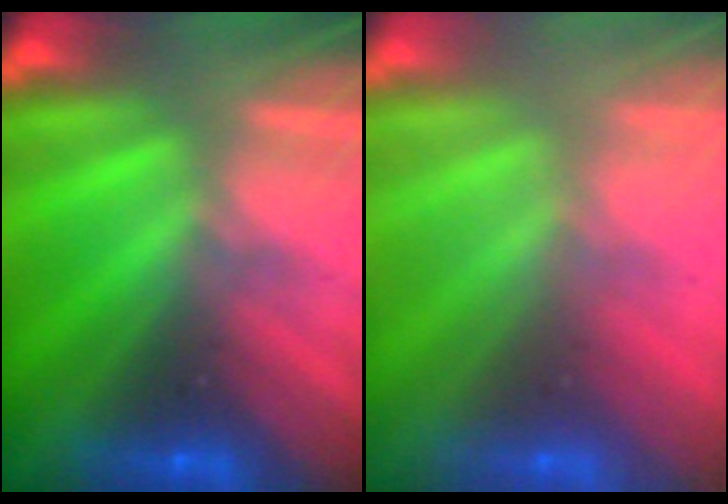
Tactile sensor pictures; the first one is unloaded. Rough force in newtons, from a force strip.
{"total": 4.2}